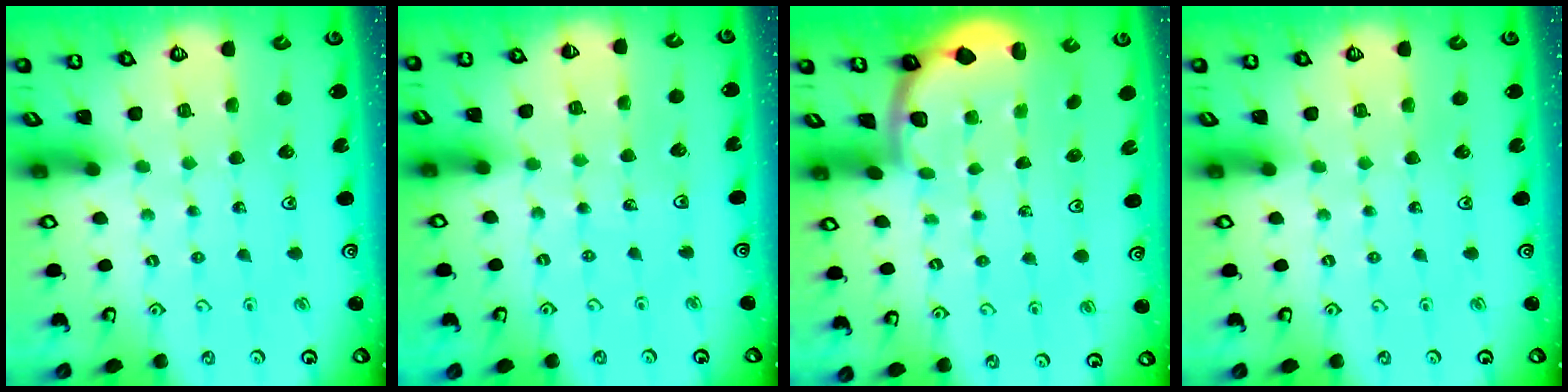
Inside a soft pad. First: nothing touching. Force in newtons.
{"total": 2.4, "press": 2.1, "slide": 1.2}
{"total": 1.8, "press": 1.7, "slide": 0.3}
{"total": 0.0}